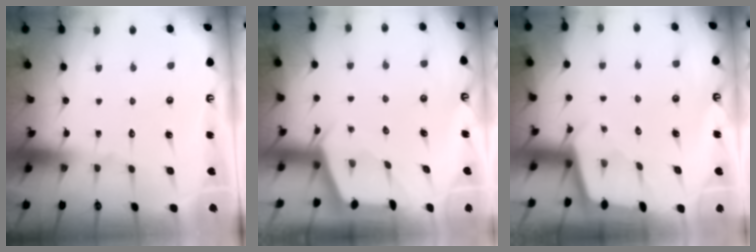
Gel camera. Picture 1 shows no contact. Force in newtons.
{"total": 2.0, "press": 2.0, "slide": 0.3}
{"total": 1.9, "press": 1.9, "slide": 0.2}